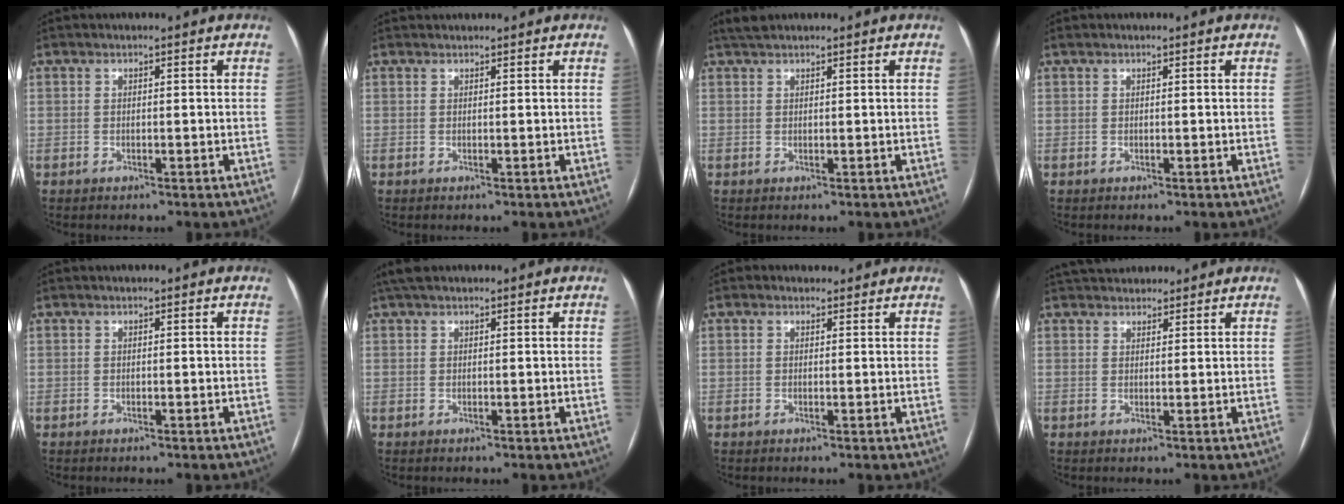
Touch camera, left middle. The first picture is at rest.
{"total": 1.2, "force": [1.2, 0.3, 0.1], "torque": [-0.006, 0.014, 0.021]}
{"total": 2.2, "force": [1.9, 0.5, 0.8], "torque": [-0.018, 0.016, 0.037]}
{"total": 0.0}
{"total": 0.0}
{"total": 3.3, "force": [2.6, 1.1, 1.6], "torque": [-0.033, 0.028, 0.049]}
{"total": 1.6, "force": [1.2, 1.1, 0.1], "torque": [-0.003, 0.011, 0.013]}
{"total": 6.8, "force": [6.2, 2.2, 1.7], "torque": [-0.021, 0.032, 0.096]}